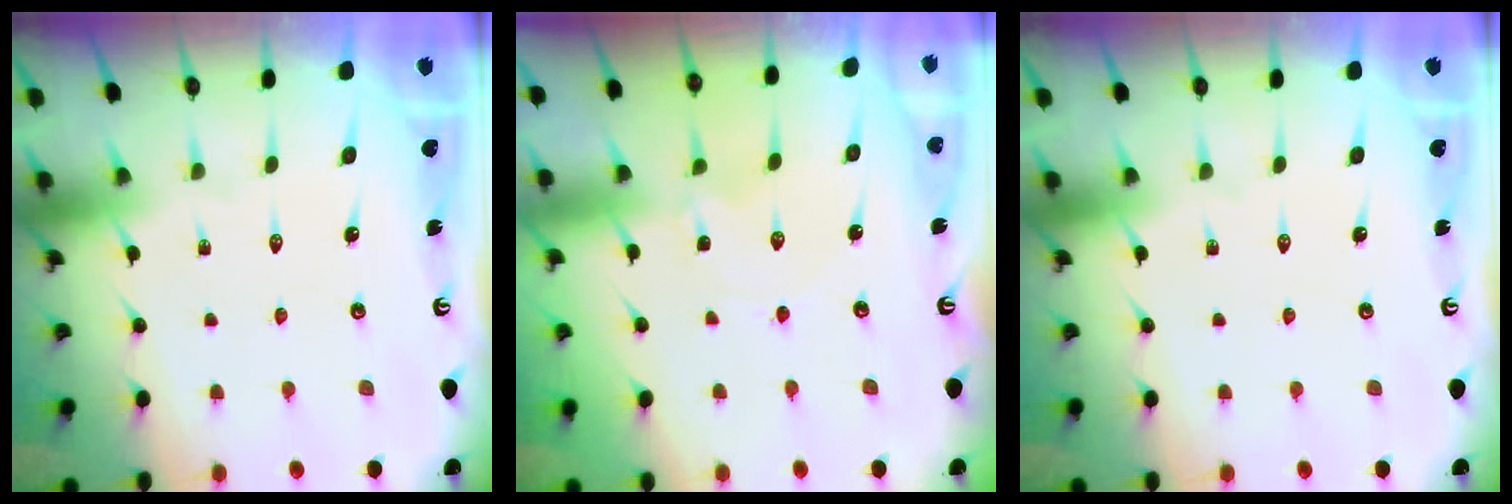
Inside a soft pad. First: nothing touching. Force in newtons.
{"total": 1.0, "press": 1.0, "slide": 0.2}
{"total": 0.0}